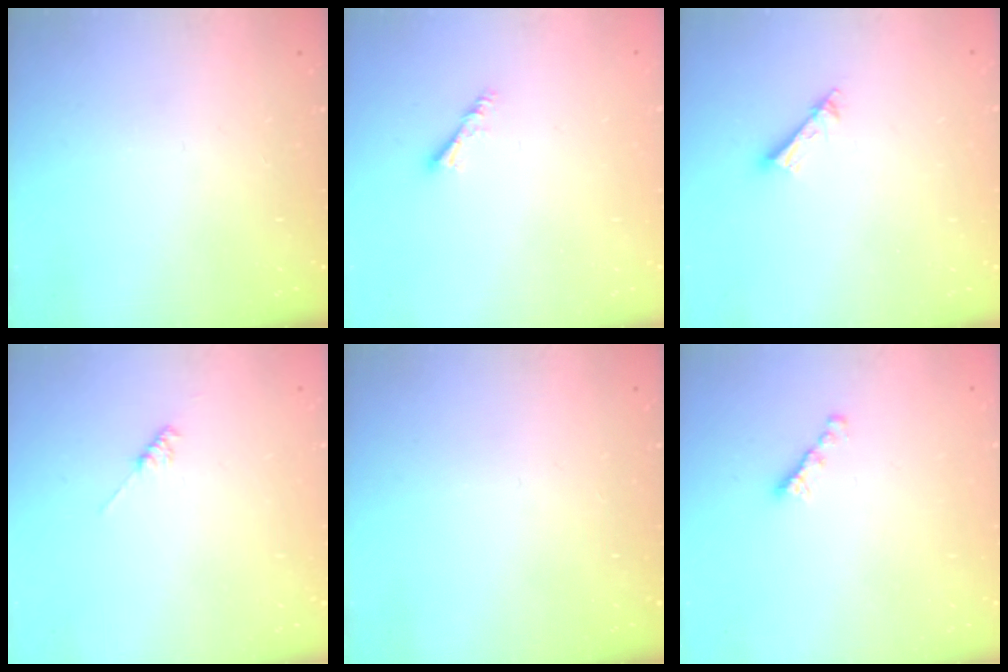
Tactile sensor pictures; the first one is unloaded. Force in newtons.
{"total": 3.0, "press": 2.9, "slide": 0.6}
{"total": 3.6, "press": 3.6, "slide": 0.2}
{"total": 1.8, "press": 1.7, "slide": 0.3}
{"total": 0.0}
{"total": 2.7, "press": 2.6, "slide": 0.8}